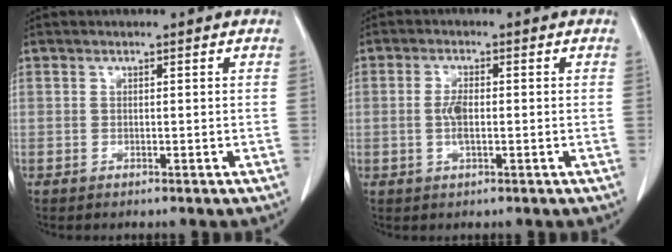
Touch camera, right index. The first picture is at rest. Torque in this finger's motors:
{"motor_torque": [0.63, -0.10, 0.38, 0.10]}